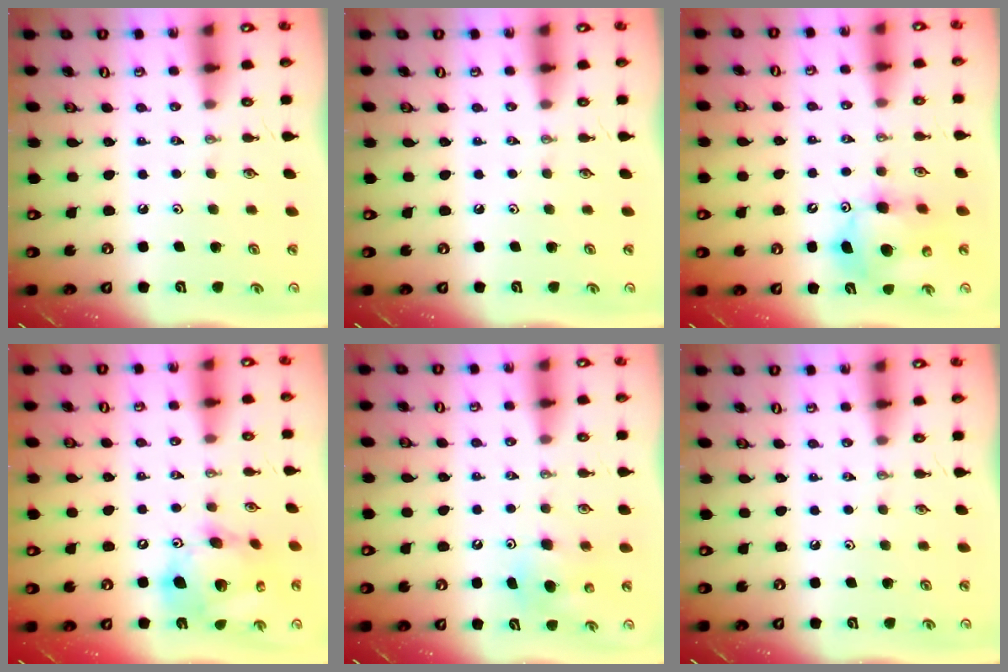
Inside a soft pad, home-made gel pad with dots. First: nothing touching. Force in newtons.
{"total": 0.0}
{"total": 12.1, "press": 11.9, "slide": 2.2}
{"total": 17.3, "press": 17.1, "slide": 2.6}
{"total": 6.3, "press": 6.2, "slide": 1.2}
{"total": 0.0}